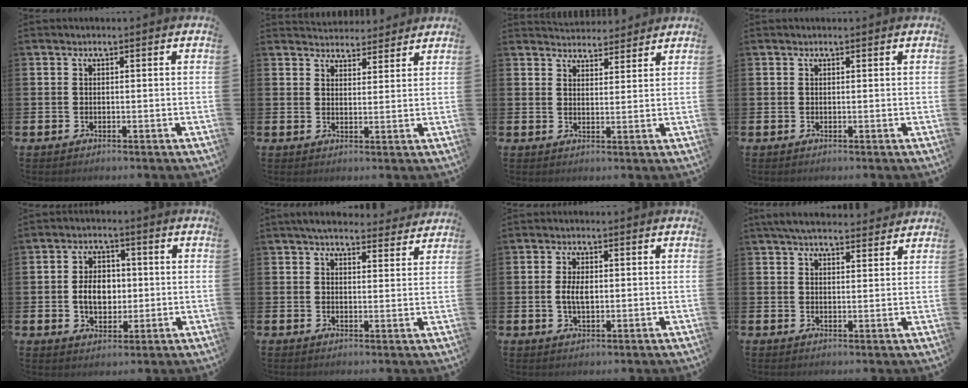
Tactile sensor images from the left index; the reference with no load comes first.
{"total": 3.9, "force": [3.8, 1.0, -0.2], "torque": [0.001, -0.022, 0.068]}
{"total": 4.2, "force": [4.0, 0.9, -0.3], "torque": [0.001, -0.023, 0.074]}
{"total": 0.0}
{"total": 5.2, "force": [0.0, 3.9, 3.5], "torque": [-0.054, 0.006, -0.010]}
{"total": 4.6, "force": [4.2, 1.4, 1.2], "torque": [-0.017, -0.022, 0.073]}
{"total": 3.5, "force": [0.2, 1.8, 3.0], "torque": [-0.045, 0.001, -0.002]}
{"total": 4.8, "force": [4.5, 1.1, 1.4], "torque": [-0.031, -0.015, 0.082]}